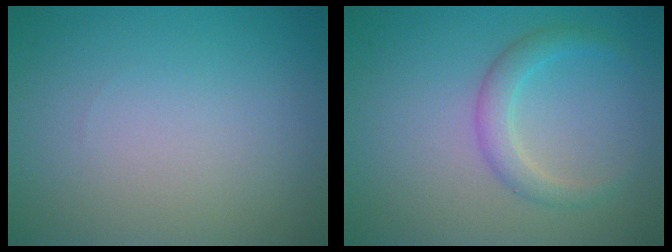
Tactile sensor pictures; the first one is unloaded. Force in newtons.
{"total": 2.3, "press": 2.3, "slide": 0.0}